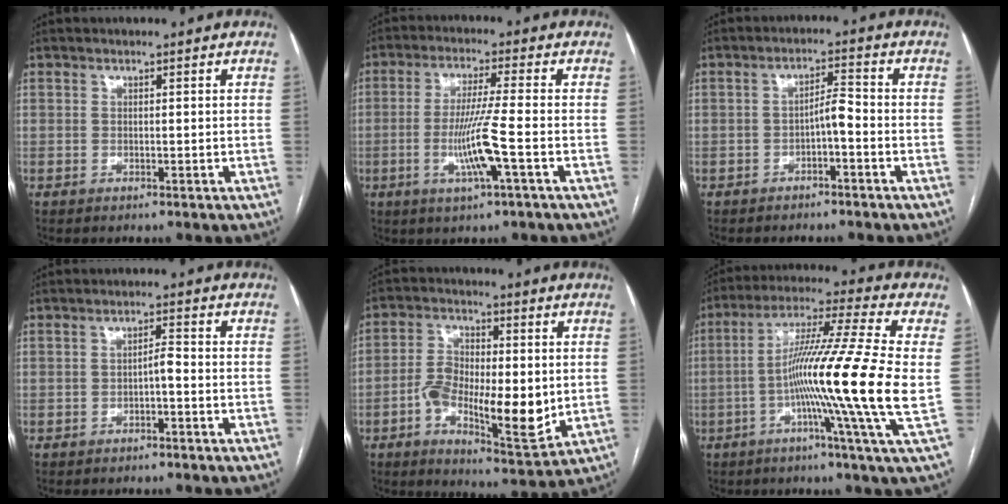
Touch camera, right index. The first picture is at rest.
{"total": 8.3, "force": [-2.4, -0.8, 7.9], "torque": [-0.154, -0.011, -0.047]}
{"total": 3.3, "force": [-1.4, 0.7, 2.9], "torque": [-0.046, 0.012, -0.023]}
{"total": 1.9, "force": [-0.8, 0.4, 1.7], "torque": [-0.024, 0.003, -0.014]}
{"total": 13.1, "force": [-1.8, 4.8, 12.0], "torque": [-0.210, -0.005, -0.027]}
{"total": 18.1, "force": [-2.3, -2.6, 17.7], "torque": [-0.307, -0.016, -0.060]}